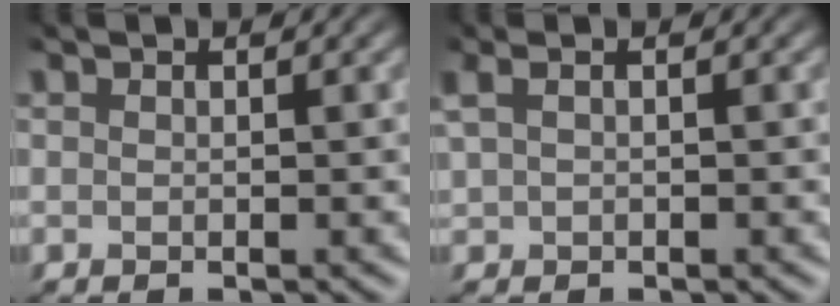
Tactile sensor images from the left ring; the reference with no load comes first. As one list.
[{"total": 1.3, "force": [0.6, 0.5, 1.1], "torque": [-0.029, 0.007, 0.019]}]